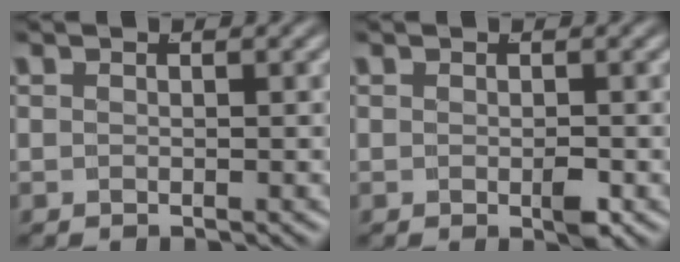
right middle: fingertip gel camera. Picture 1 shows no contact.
{"total": 1.2, "force": [-0.4, 0.4, 1.1], "torque": [-0.021, -0.008, -0.004]}